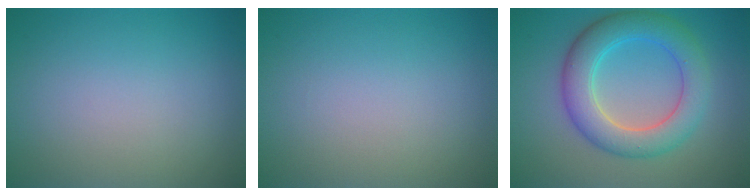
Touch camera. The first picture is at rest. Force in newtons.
{"total": 0.0}
{"total": 6.3, "press": 6.3, "slide": 0.2}